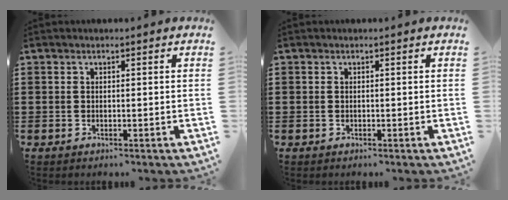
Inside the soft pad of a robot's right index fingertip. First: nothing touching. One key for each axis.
{"total": 0.0}